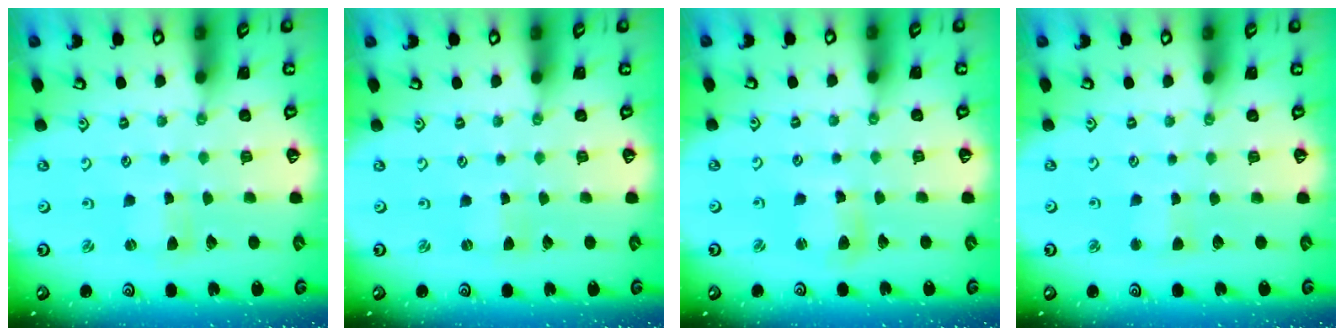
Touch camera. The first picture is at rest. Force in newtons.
{"total": 0.0}
{"total": 5.8, "press": 5.7, "slide": 0.5}
{"total": 2.5, "press": 2.4, "slide": 0.4}